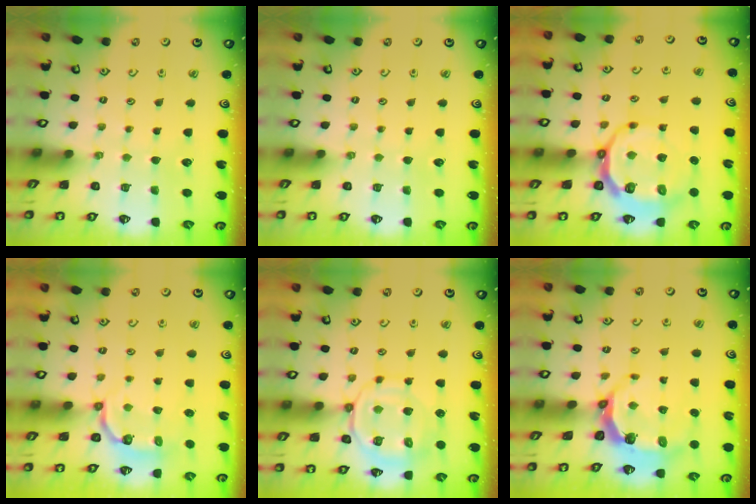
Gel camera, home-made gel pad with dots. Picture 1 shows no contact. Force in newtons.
{"total": 0.0}
{"total": 9.8, "press": 9.2, "slide": 3.5}
{"total": 3.7, "press": 2.2, "slide": 3.0}
{"total": 12.1, "press": 12.0, "slide": 1.6}
{"total": 5.7, "press": 4.4, "slide": 3.6}